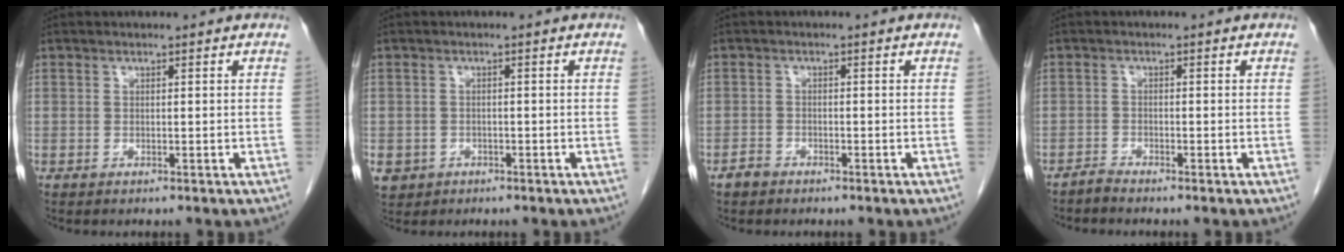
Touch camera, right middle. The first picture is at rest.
{"total": 4.1, "force": [-2.0, 3.5, 0.7], "torque": [-0.015, 0.005, -0.029]}
{"total": 1.4, "force": [-1.2, 0.7, 0.3], "torque": [-0.010, 0.003, -0.021]}
{"total": 1.1, "force": [-1.1, -0.3, -0.1], "torque": [0.002, -0.003, -0.022]}